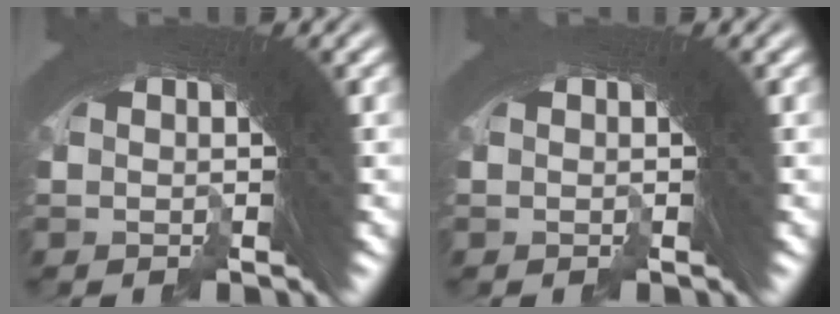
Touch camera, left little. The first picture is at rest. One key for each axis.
{"total": 0.0}